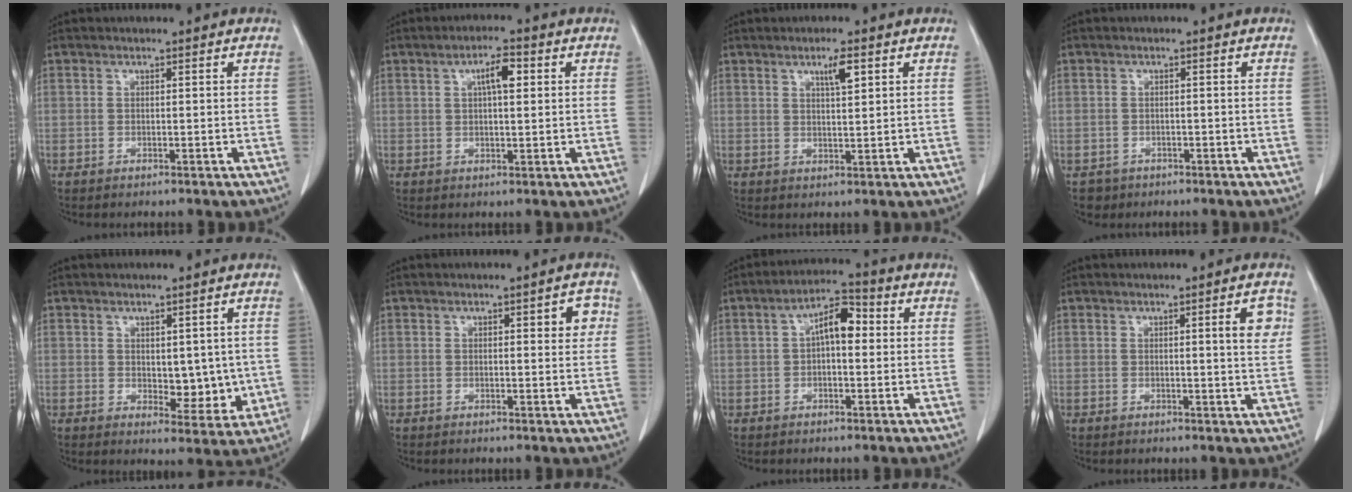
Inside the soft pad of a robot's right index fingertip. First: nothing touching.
{"total": 4.2, "force": [1.3, 1.0, 3.8], "torque": [-0.070, 0.007, 0.020]}
{"total": 3.2, "force": [1.6, 0.4, 2.8], "torque": [-0.049, -0.002, 0.026]}
{"total": 2.4, "force": [-1.3, 2.0, -0.2], "torque": [-0.004, 0.006, -0.024]}
{"total": 6.0, "force": [0.2, 3.2, 5.0], "torque": [-0.051, -0.010, 0.017]}
{"total": 3.3, "force": [1.1, 1.1, 3.0], "torque": [-0.032, 0.004, 0.010]}
{"total": 6.1, "force": [0.9, 2.7, 5.4], "torque": [-0.093, 0.023, 0.009]}
{"total": 4.2, "force": [1.4, 0.3, 4.0], "torque": [-0.051, -0.006, 0.016]}